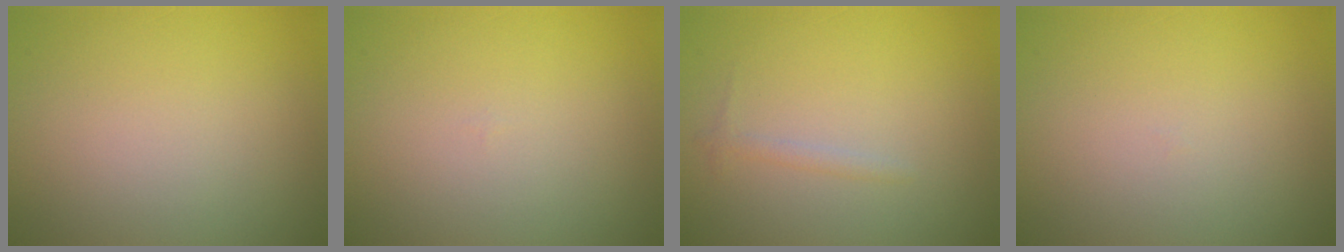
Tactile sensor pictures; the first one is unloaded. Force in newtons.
{"total": 0.0}
{"total": 0.8, "press": 0.8, "slide": 0.0}
{"total": 0.0}